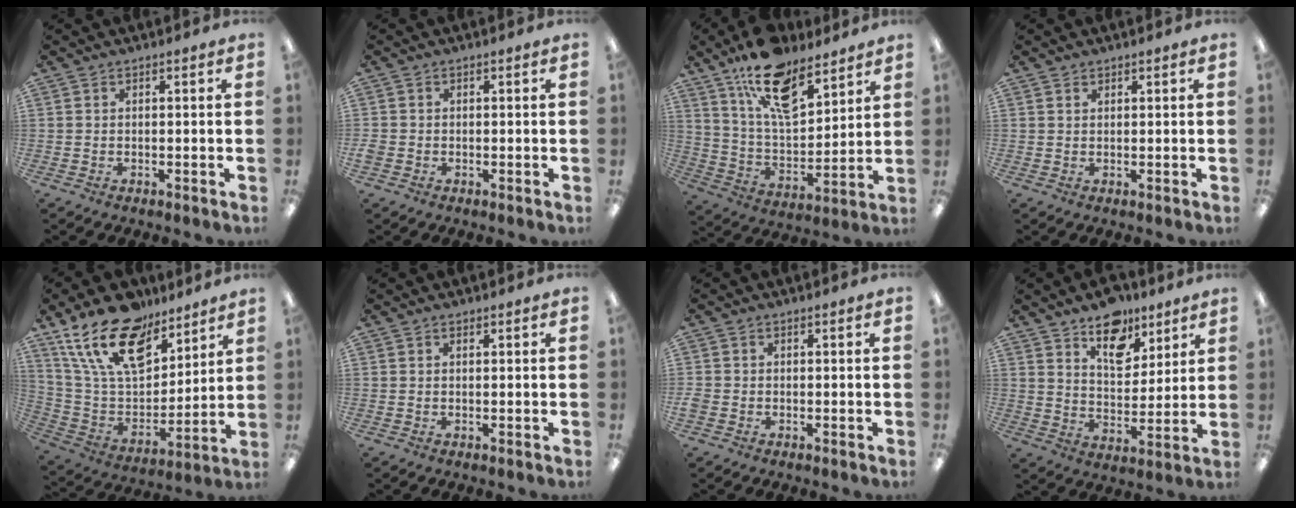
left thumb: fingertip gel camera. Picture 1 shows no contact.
{"total": 1.6, "force": [-0.5, 1.4, 0.6], "torque": [-0.009, 0.003, -0.008]}
{"total": 17.3, "force": [12.1, 7.6, 9.6], "torque": [-0.170, -0.062, 0.215]}
{"total": 1.0, "force": [0.8, 0.6, 0.0], "torque": [-0.002, 0.000, 0.017]}
{"total": 20.9, "force": [14.2, 10.8, 11.0], "torque": [-0.208, -0.080, 0.259]}
{"total": 0.5, "force": [0.4, 0.3, 0.1], "torque": [-0.001, 0.001, 0.008]}
{"total": 1.7, "force": [-0.6, 1.5, 0.7], "torque": [-0.009, 0.003, -0.010]}
{"total": 12.0, "force": [8.5, 6.9, 5.0], "torque": [-0.056, -0.052, 0.153]}